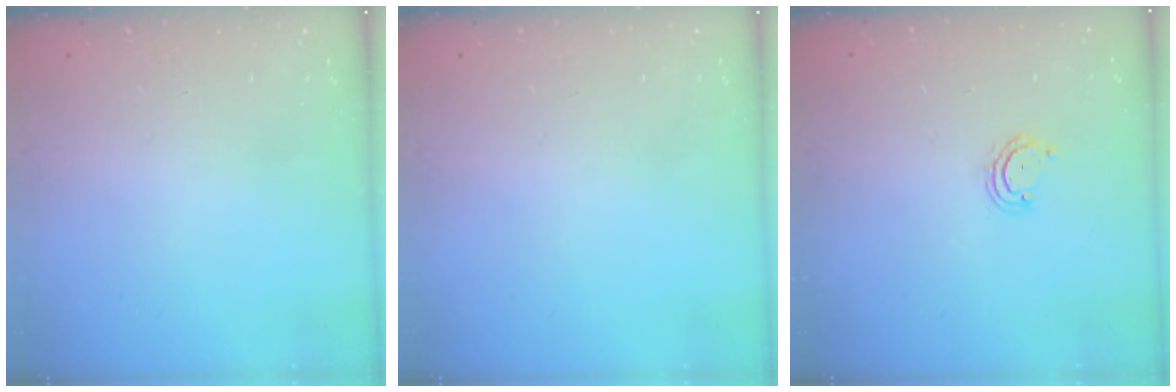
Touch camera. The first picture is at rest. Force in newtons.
{"total": 0.0}
{"total": 3.9, "press": 3.9, "slide": 0.3}